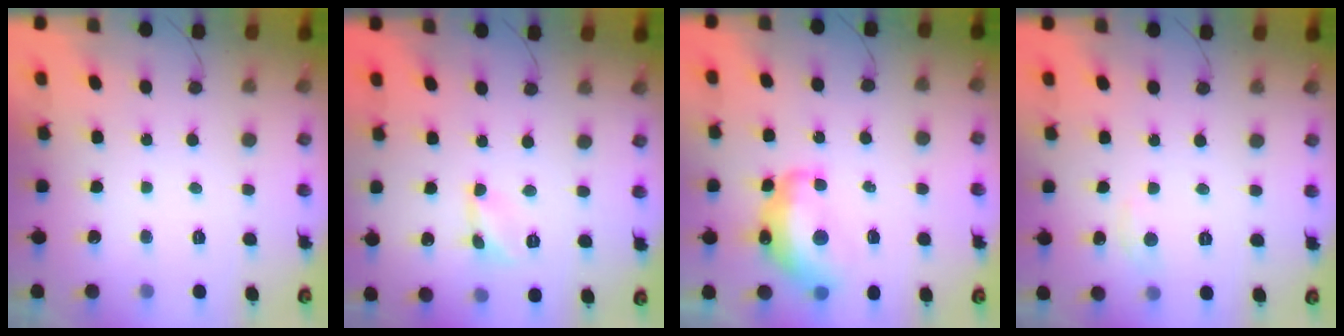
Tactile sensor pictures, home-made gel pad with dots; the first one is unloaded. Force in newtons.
{"total": 1.6, "press": 1.6, "slide": 0.1}
{"total": 13.3, "press": 13.3, "slide": 1.1}
{"total": 2.6, "press": 2.6, "slide": 0.3}